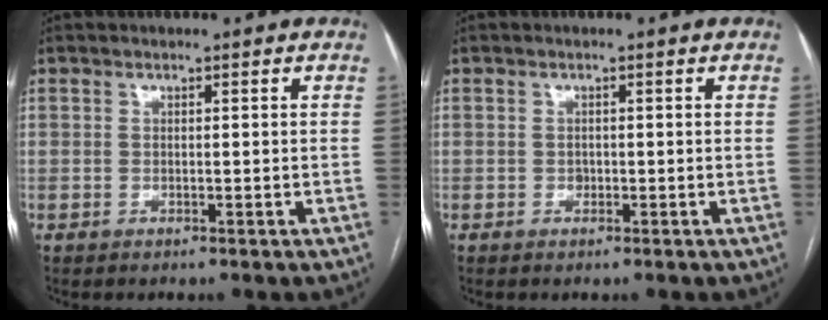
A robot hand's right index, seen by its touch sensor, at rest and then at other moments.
{"total": 0.7, "force": [-0.1, 0.6, 0.3], "torque": [-0.002, 0.004, -0.001]}